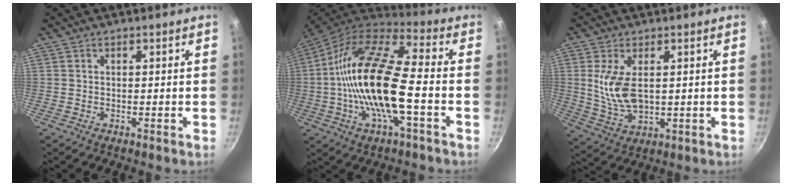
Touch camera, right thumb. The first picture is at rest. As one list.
[{"total": 21.0, "force": [-2.9, 7.2, 19.5], "torque": [-0.374, 0.033, -0.072]}, {"total": 9.3, "force": [1.5, 4.9, 7.8], "torque": [-0.148, -0.018, 0.039]}]